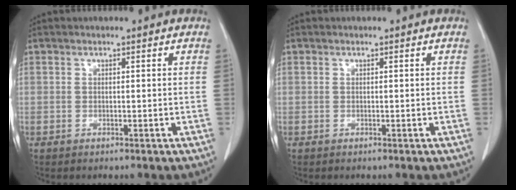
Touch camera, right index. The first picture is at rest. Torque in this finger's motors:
{"motor_torque": [0.00, 0.00, 0.00, 0.00]}